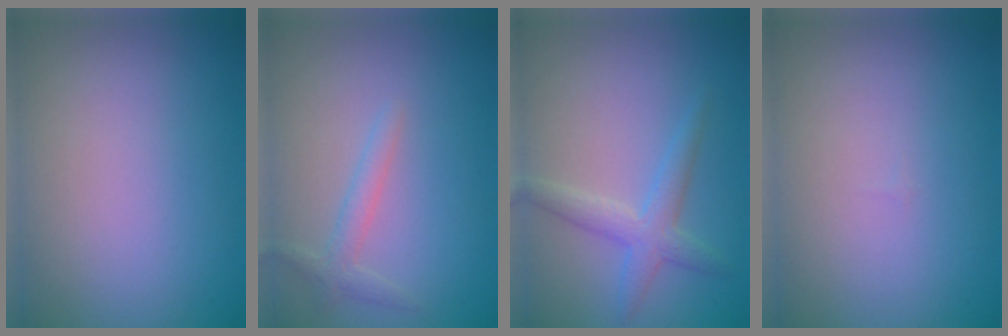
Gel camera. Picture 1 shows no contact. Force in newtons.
{"total": 1.6, "press": 1.6, "slide": 0.1}
{"total": 2.6, "press": 2.6, "slide": 0.0}
{"total": 0.0}